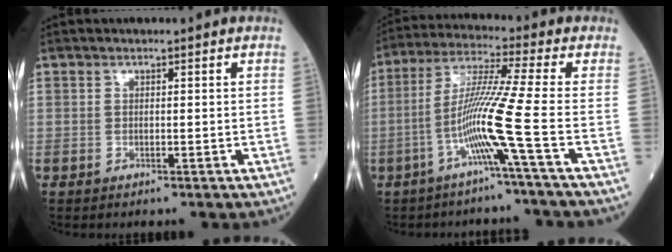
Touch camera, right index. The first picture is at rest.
{"total": 8.3, "force": [-3.0, -2.5, 7.3], "torque": [-0.147, -0.002, -0.064]}